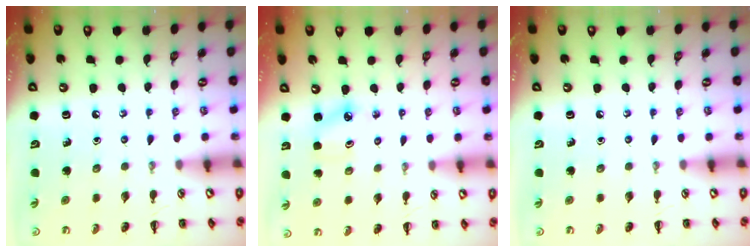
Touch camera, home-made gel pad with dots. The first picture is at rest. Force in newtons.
{"total": 2.8, "press": 2.7, "slide": 0.4}
{"total": 0.0}